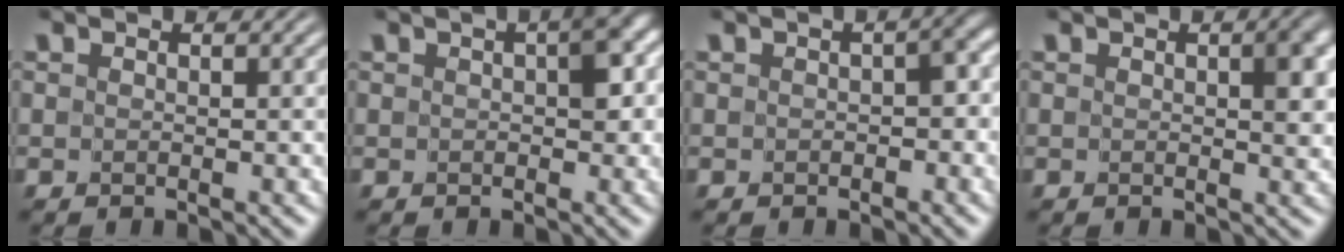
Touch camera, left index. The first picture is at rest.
{"total": 2.7, "force": [0.1, 1.4, 2.2], "torque": [-0.024, 0.005, -0.001]}
{"total": 1.8, "force": [-0.5, 1.1, 1.4], "torque": [-0.016, 0.003, -0.009]}
{"total": 2.4, "force": [0.3, 1.2, 2.1], "torque": [-0.022, 0.001, 0.004]}